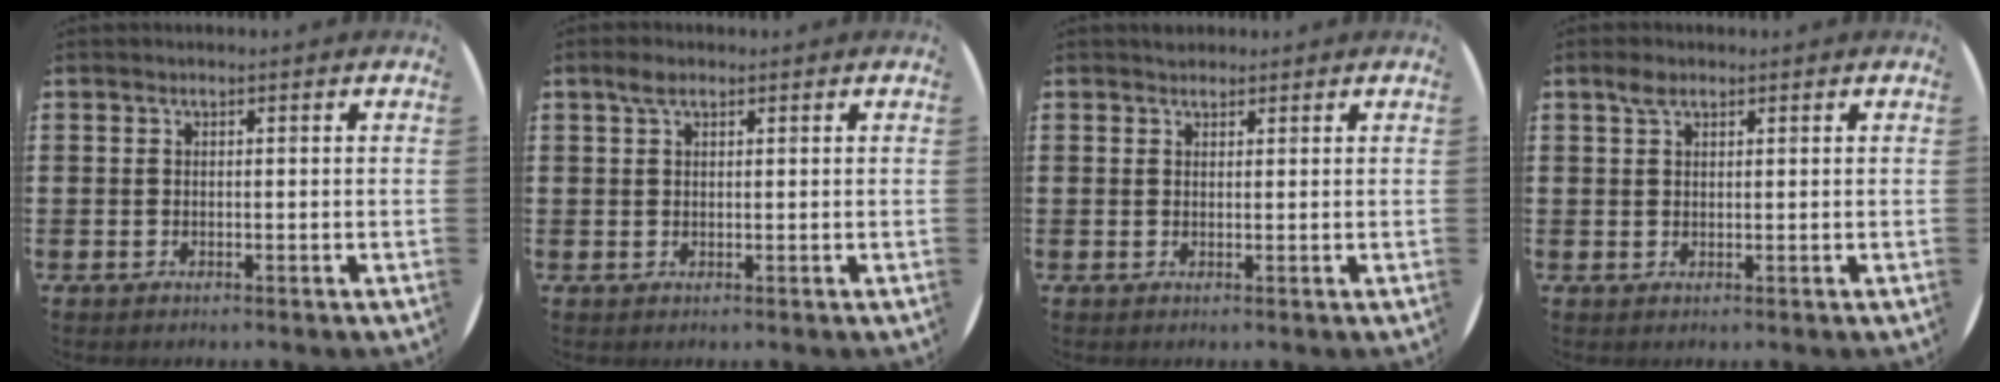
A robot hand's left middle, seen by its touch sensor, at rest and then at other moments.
{"total": 1.9, "force": [1.2, 0.9, 1.2], "torque": [-0.019, 0.003, 0.019]}
{"total": 1.0, "force": [1.0, 0.4, -0.1], "torque": [0.008, 0.000, 0.017]}
{"total": 1.8, "force": [1.2, 0.9, 1.0], "torque": [-0.014, 0.002, 0.021]}